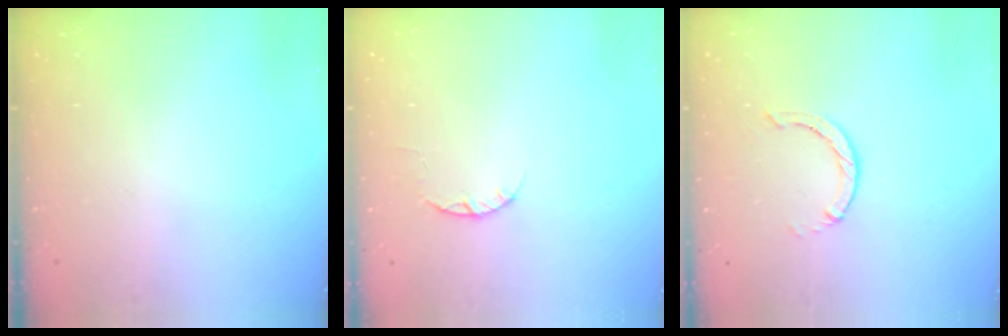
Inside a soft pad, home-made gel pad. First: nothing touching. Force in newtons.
{"total": 2.4, "press": 2.4, "slide": 0.4}
{"total": 1.0, "press": 0.9, "slide": 0.3}